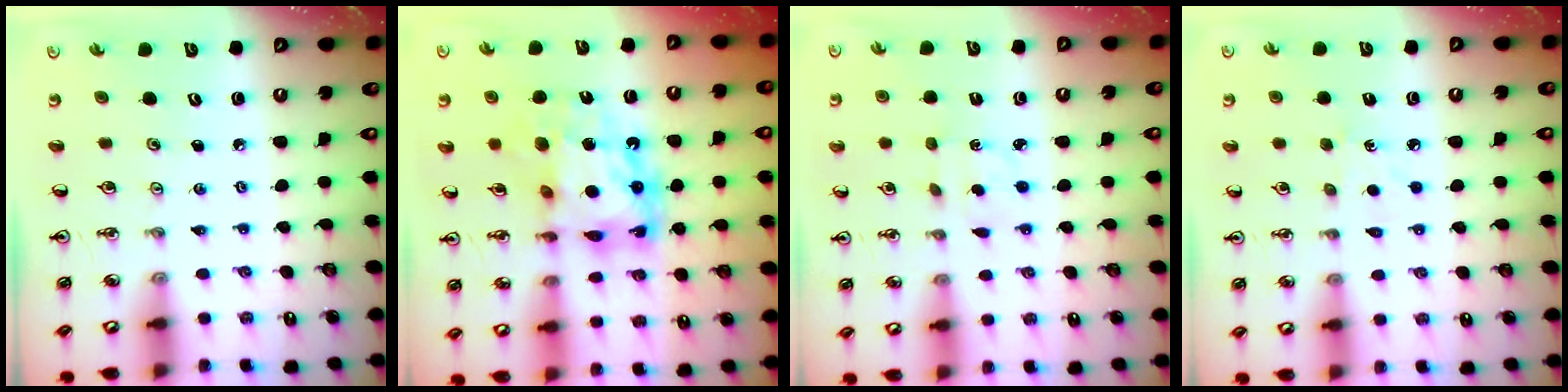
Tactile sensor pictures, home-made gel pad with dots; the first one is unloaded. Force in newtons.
{"total": 14.0, "press": 13.9, "slide": 1.6}
{"total": 1.9, "press": 1.9, "slide": 0.4}
{"total": 4.0, "press": 3.9, "slide": 0.5}